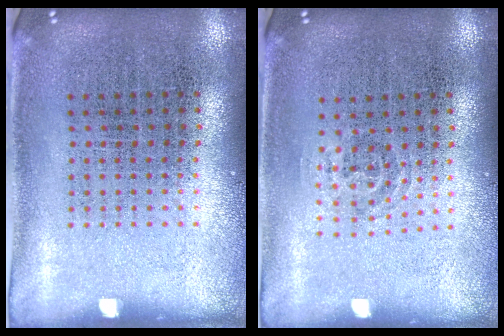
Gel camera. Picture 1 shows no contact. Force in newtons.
{"total": 0.9, "press": 0.6, "slide": 0.7}